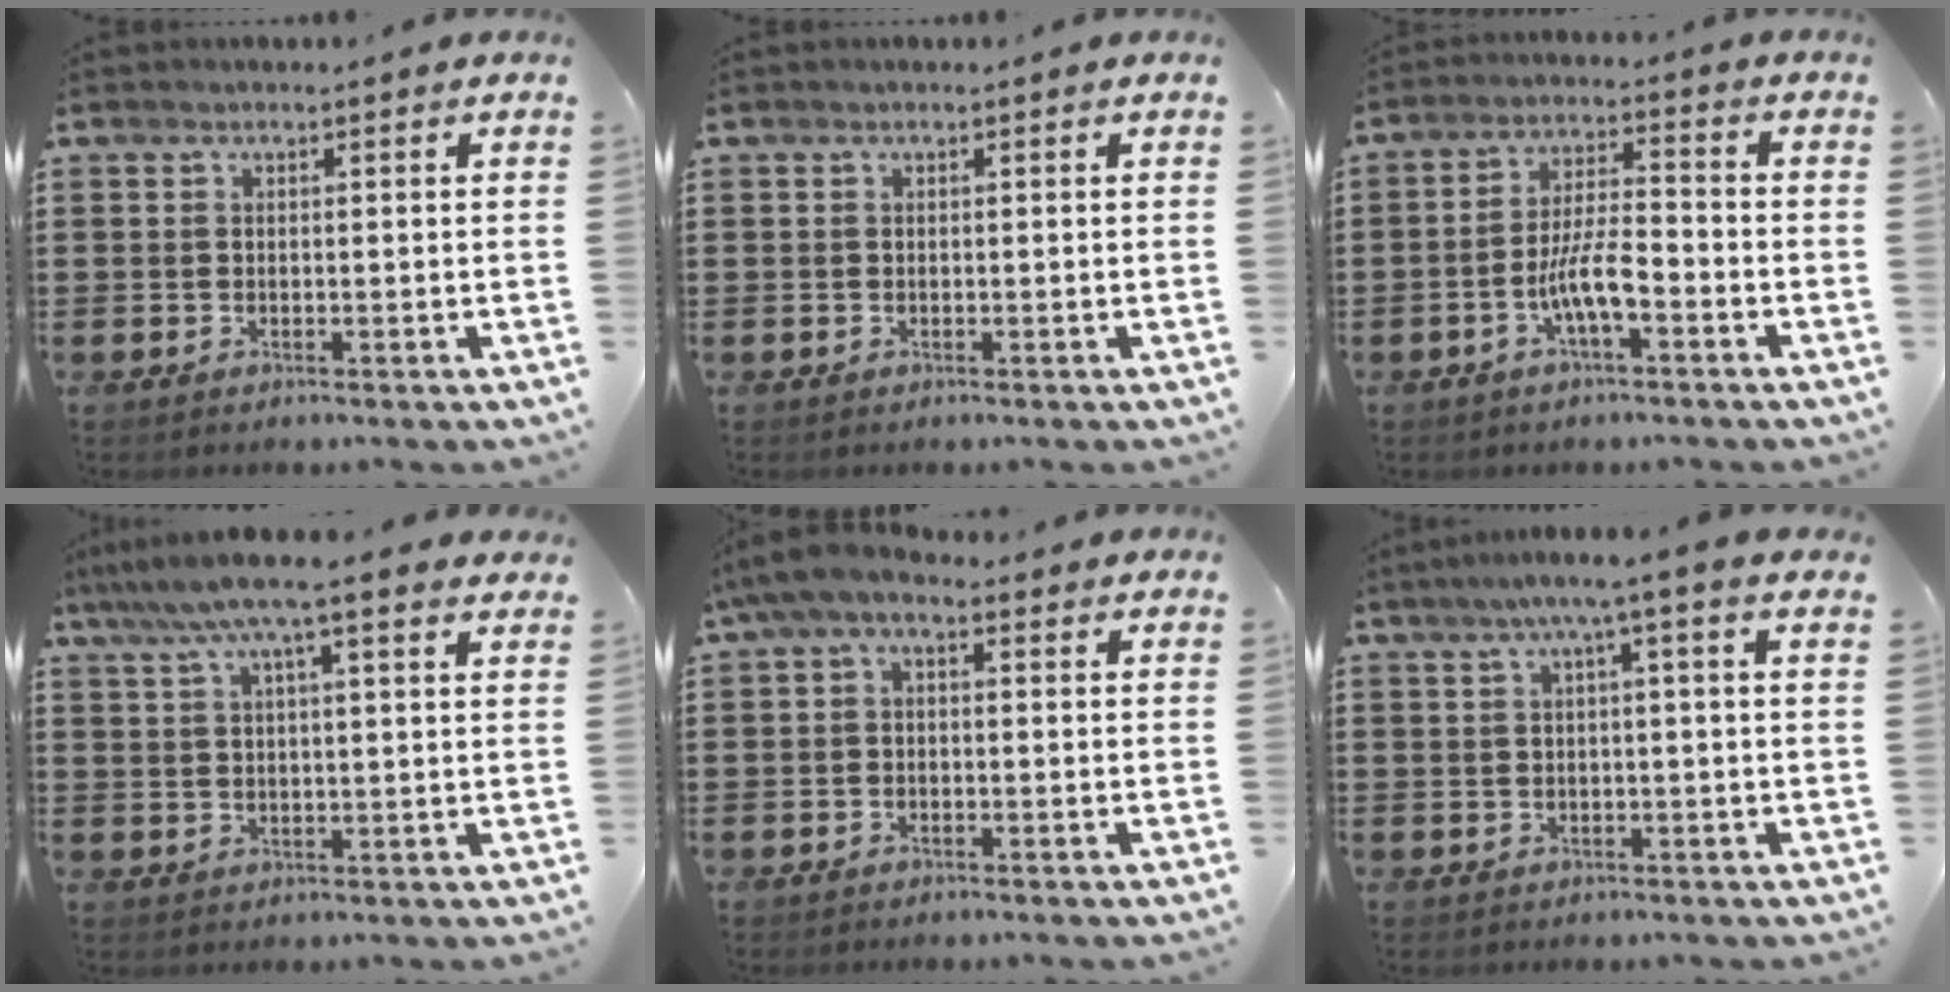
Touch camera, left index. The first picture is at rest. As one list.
[{"total": 0.0}, {"total": 7.1, "force": [-3.0, 1.9, 6.1], "torque": [-0.136, -0.001, -0.061]}, {"total": 7.8, "force": [5.8, 0.8, 5.3], "torque": [-0.117, -0.006, 0.101]}, {"total": 2.3, "force": [-1.0, 0.9, 1.9], "torque": [-0.043, 0.003, -0.025]}, {"total": 3.2, "force": [1.1, -0.7, 2.9], "torque": [-0.056, -0.001, 0.016]}]